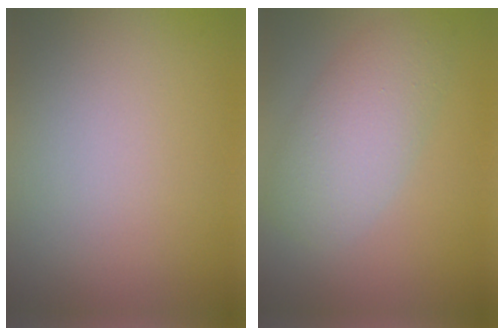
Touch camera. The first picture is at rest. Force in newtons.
{"total": 5.1, "press": 5.1, "slide": 0.1}